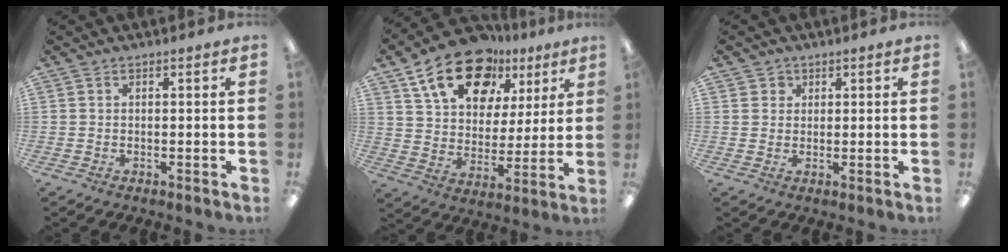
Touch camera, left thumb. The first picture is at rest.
{"total": 18.7, "force": [11.6, 11.5, 9.2], "torque": [-0.149, -0.055, 0.208]}
{"total": 2.5, "force": [1.1, 2.3, -0.1], "torque": [0.001, 0.000, 0.018]}